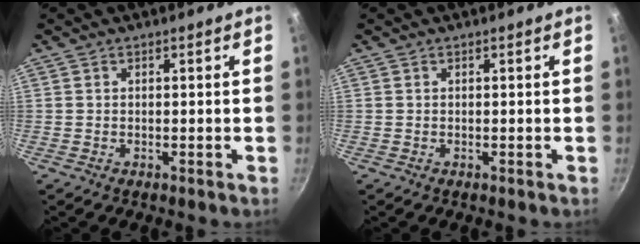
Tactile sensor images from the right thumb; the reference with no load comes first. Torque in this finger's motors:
{"motor_torque": [-0.07, 0.07, -0.25, 0.25, 0.02]}